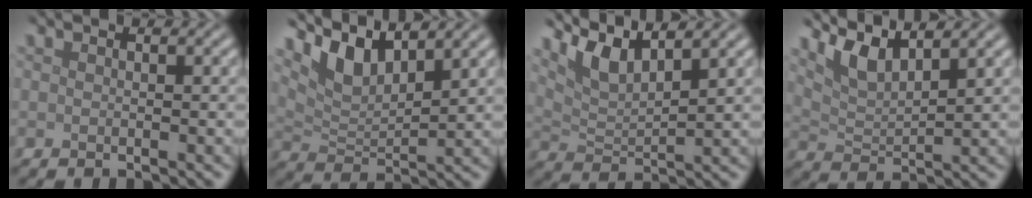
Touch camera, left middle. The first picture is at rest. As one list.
[{"total": 5.2, "force": [3.7, 1.7, 3.1], "torque": [-0.072, -0.005, 0.073]}, {"total": 4.8, "force": [3.6, 1.1, 3.0], "torque": [-0.069, -0.001, 0.072]}, {"total": 4.3, "force": [3.2, 1.0, 2.6], "torque": [-0.060, -0.003, 0.067]}]